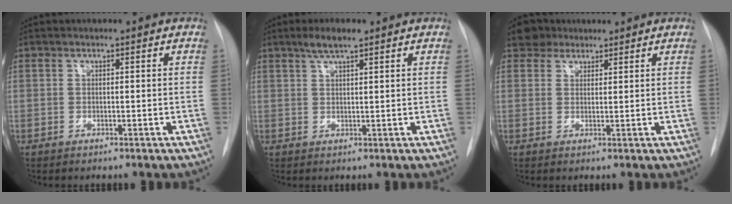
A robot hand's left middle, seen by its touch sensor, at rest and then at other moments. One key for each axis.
{"total": 3.5, "fx": 2.5, "fy": 0.4, "fz": 2.4, "tx": -0.051, "ty": 0.004, "tz": 0.046}
{"total": 3.4, "fx": 2.8, "fy": 2.0, "fz": 0.2, "tx": -0.007, "ty": 0.016, "tz": 0.046}